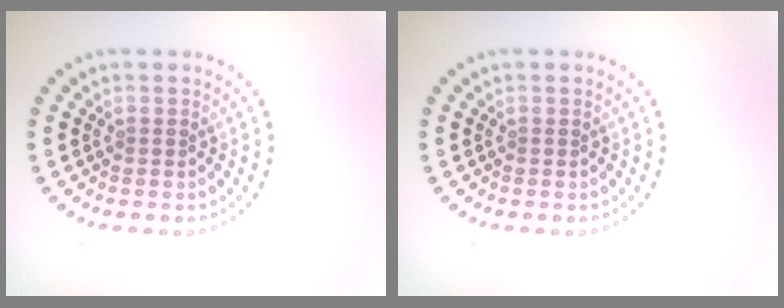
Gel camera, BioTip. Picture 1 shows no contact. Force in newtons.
{"total": 0.0}